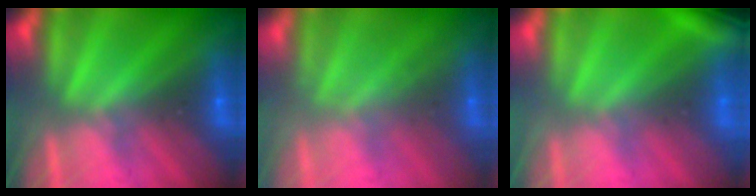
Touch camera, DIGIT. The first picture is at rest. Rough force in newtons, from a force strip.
{"total": 2.2}
{"total": 3.8}